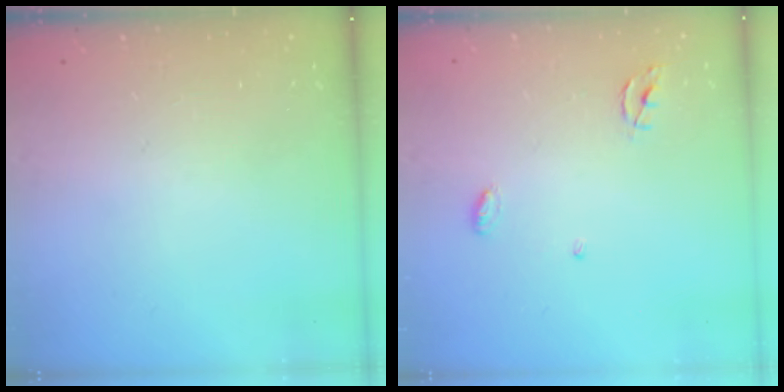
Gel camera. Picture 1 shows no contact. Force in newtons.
{"total": 3.9, "press": 3.9, "slide": 0.2}